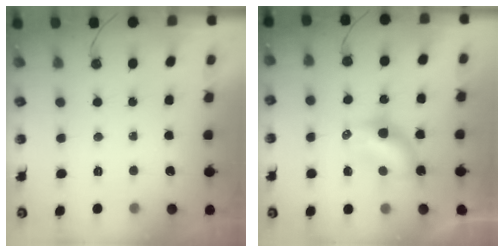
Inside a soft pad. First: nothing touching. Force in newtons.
{"total": 6.4, "press": 6.4, "slide": 0.1}